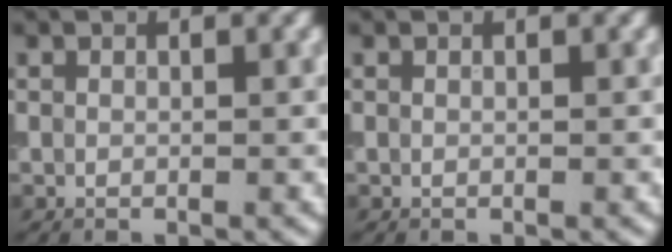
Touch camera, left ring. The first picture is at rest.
{"total": 0.0}